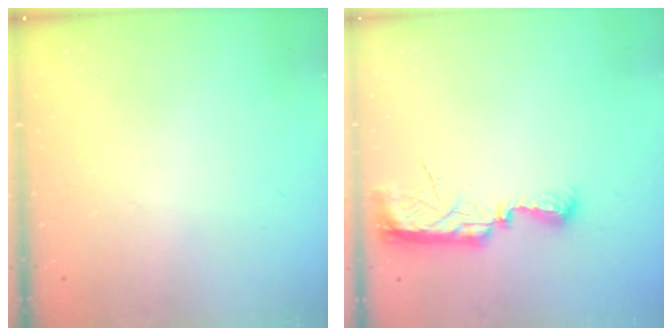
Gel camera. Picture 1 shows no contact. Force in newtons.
{"total": 10.6, "press": 9.2, "slide": 5.3}